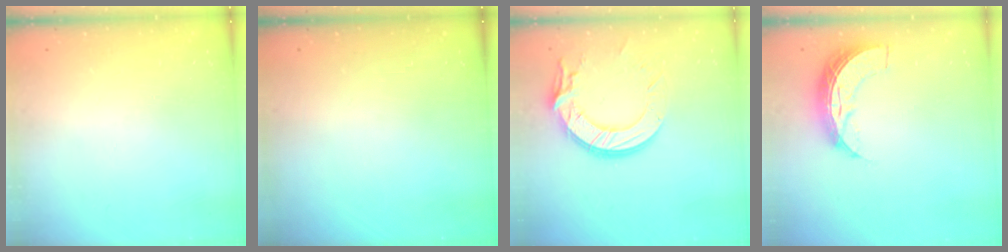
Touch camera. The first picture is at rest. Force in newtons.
{"total": 0.0}
{"total": 15.3, "press": 15.2, "slide": 1.5}
{"total": 8.3, "press": 8.3, "slide": 0.4}